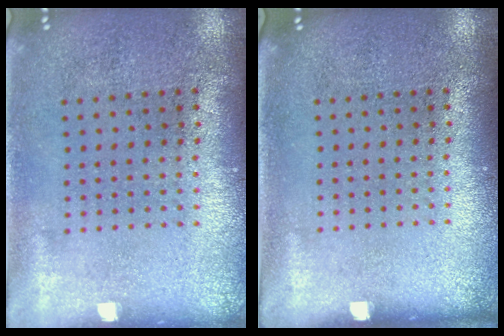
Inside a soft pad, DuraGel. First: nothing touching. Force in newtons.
{"total": 0.0}